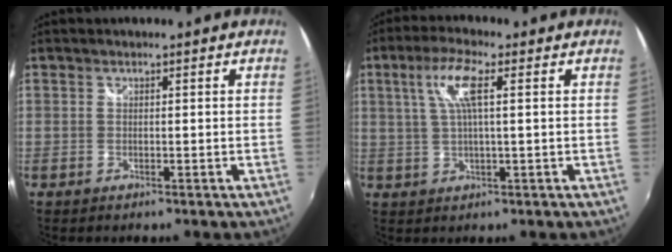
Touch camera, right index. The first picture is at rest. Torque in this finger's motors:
{"motor_torque": [0.46, 0.01, 0.25, 0.08]}